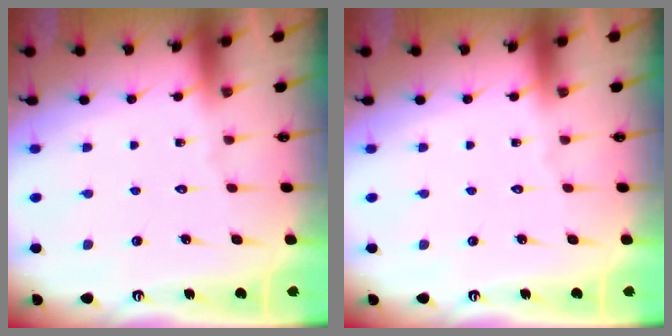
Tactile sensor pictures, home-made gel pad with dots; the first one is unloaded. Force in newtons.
{"total": 0.0}